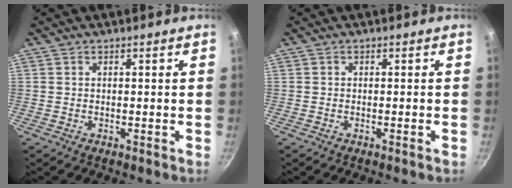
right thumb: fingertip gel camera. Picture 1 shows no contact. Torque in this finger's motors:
{"motor_torque": [-0.07, 0.19, -0.09, 0.11, 0.01]}